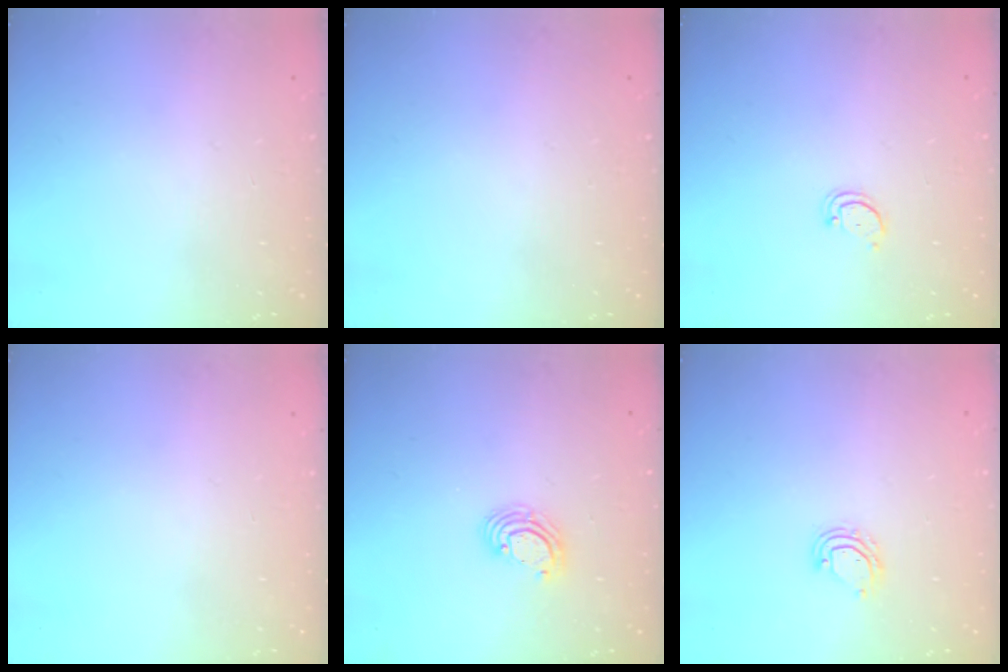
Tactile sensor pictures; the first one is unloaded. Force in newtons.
{"total": 0.0}
{"total": 2.2, "press": 2.2, "slide": 0.4}
{"total": 0.0}
{"total": 4.0, "press": 3.9, "slide": 0.2}
{"total": 5.2, "press": 5.2, "slide": 0.4}